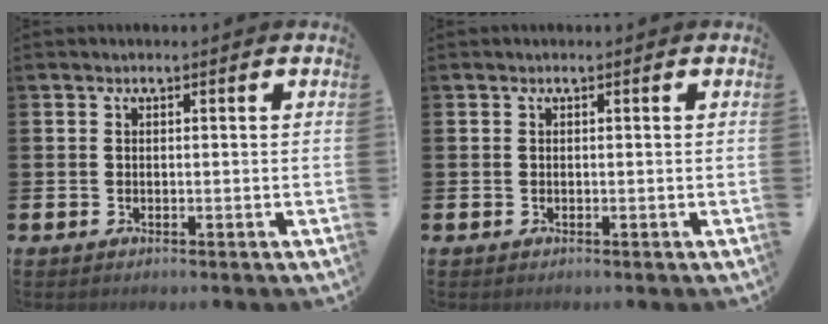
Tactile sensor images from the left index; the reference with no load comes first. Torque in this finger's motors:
{"motor_torque": [0.00, 0.00, 0.00, 0.00]}